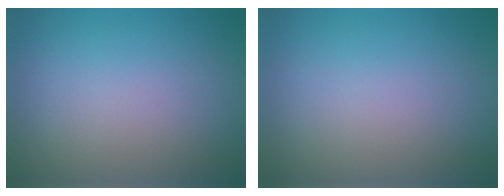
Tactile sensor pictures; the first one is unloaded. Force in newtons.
{"total": 0.0}